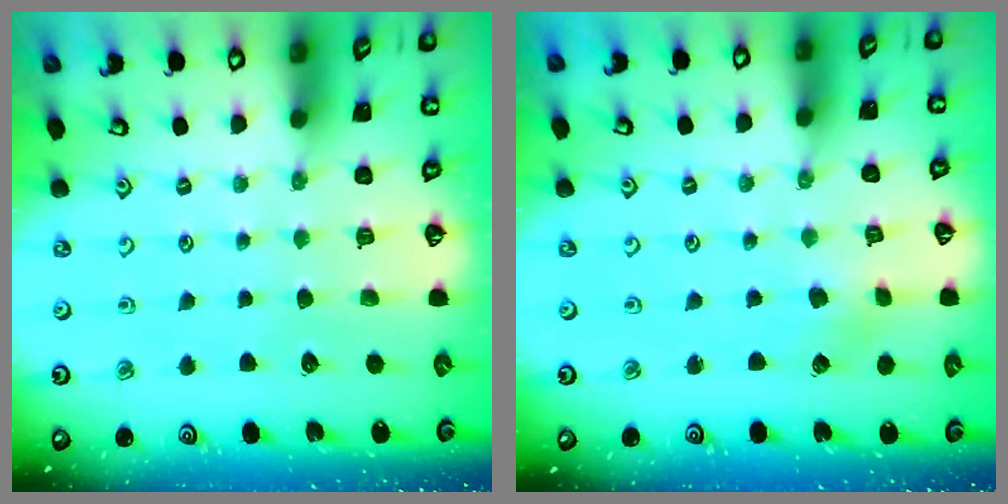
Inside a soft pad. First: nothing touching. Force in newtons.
{"total": 2.0, "press": 2.0, "slide": 0.3}